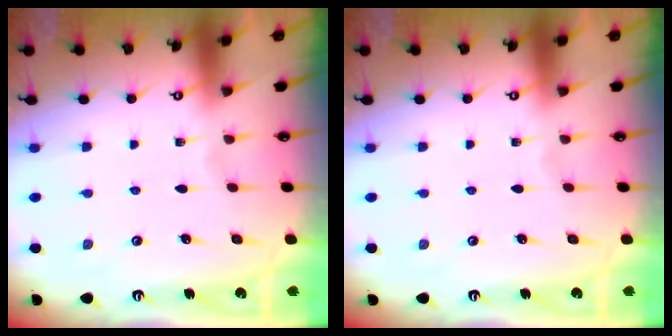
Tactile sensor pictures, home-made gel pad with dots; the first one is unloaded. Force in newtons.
{"total": 0.0}